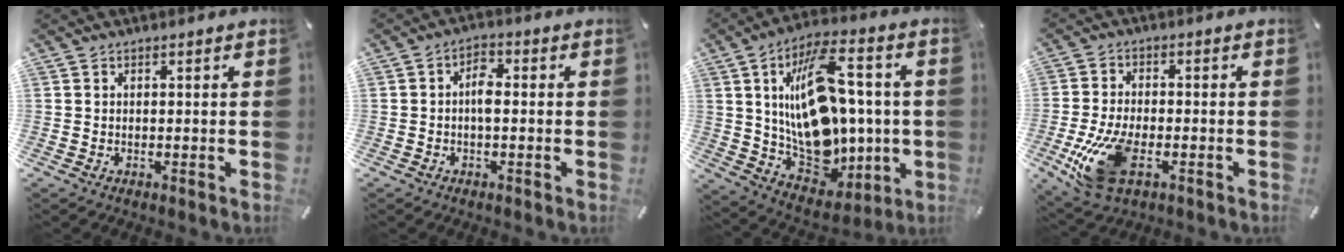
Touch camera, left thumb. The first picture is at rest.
{"total": 4.2, "force": [-0.4, 2.1, 3.7], "torque": [-0.061, 0.008, -0.010]}
{"total": 21.9, "force": [3.3, 13.6, 16.8], "torque": [-0.306, -0.029, 0.059]}
{"total": 13.7, "force": [-4.4, 7.1, 10.8], "torque": [-0.240, -0.005, -0.075]}